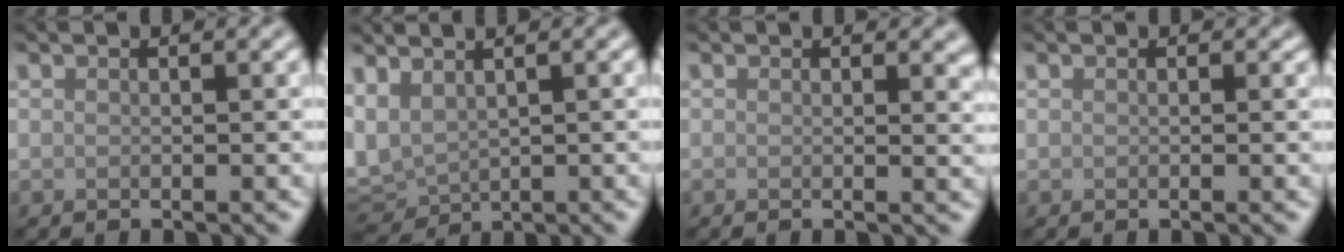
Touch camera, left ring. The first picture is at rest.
{"total": 4.4, "force": [0.9, 2.9, 3.2], "torque": [-0.076, -0.001, 0.023]}
{"total": 1.2, "force": [0.7, 0.5, 0.9], "torque": [-0.007, -0.006, 0.011]}
{"total": 0.5, "force": [0.3, 0.4, 0.1], "torque": [0.004, -0.002, 0.004]}